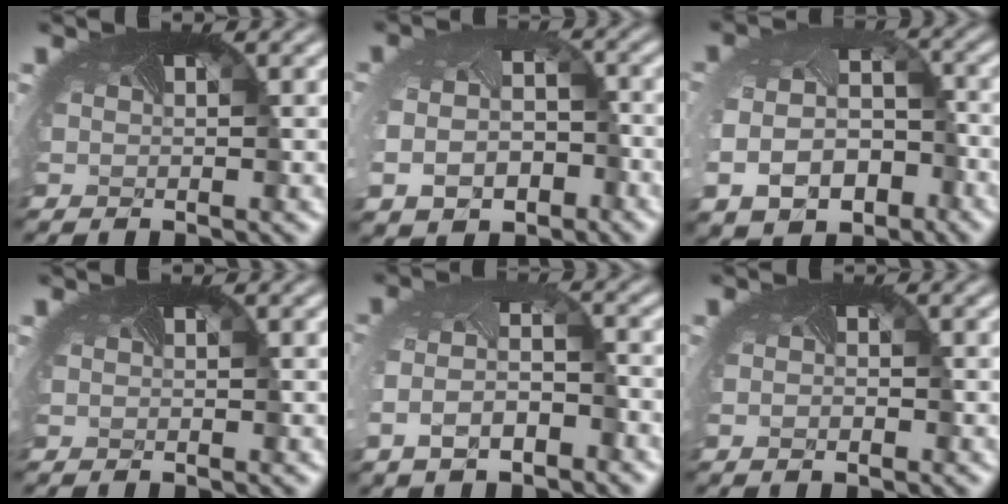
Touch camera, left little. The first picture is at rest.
{"total": 7.1, "force": [-3.0, 4.9, 4.2], "torque": [-0.084, -0.033, -0.030]}
{"total": 8.4, "force": [-3.8, 5.8, 4.8], "torque": [-0.106, -0.039, -0.045]}
{"total": 0.0}
{"total": 4.6, "force": [-2.4, 2.3, 3.2], "torque": [-0.074, -0.016, -0.045]}
{"total": 0.9, "force": [-0.6, 0.4, 0.5], "torque": [-0.005, -0.004, -0.007]}